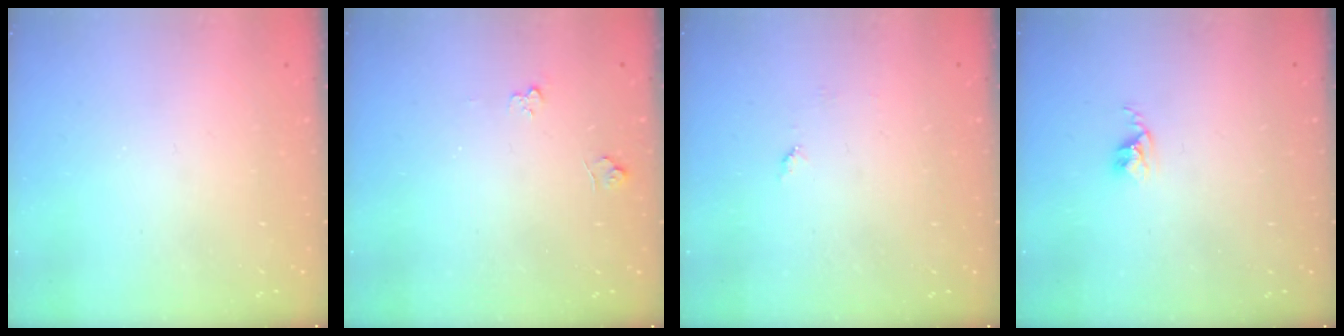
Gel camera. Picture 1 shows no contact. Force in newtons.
{"total": 3.6, "press": 3.6, "slide": 0.4}
{"total": 4.3, "press": 4.3, "slide": 0.5}
{"total": 2.6, "press": 2.6, "slide": 0.4}